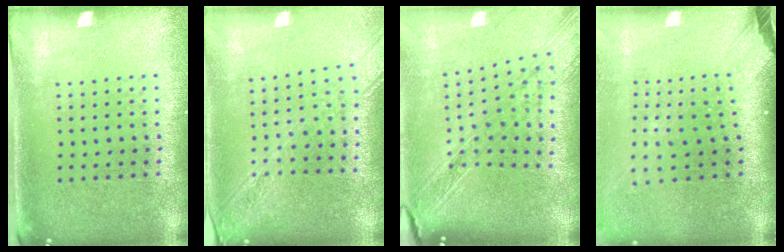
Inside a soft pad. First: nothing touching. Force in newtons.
{"total": 2.2, "press": 1.9, "slide": 1.2}
{"total": 2.3, "press": 1.9, "slide": 1.2}
{"total": 2.7, "press": 2.0, "slide": 1.8}